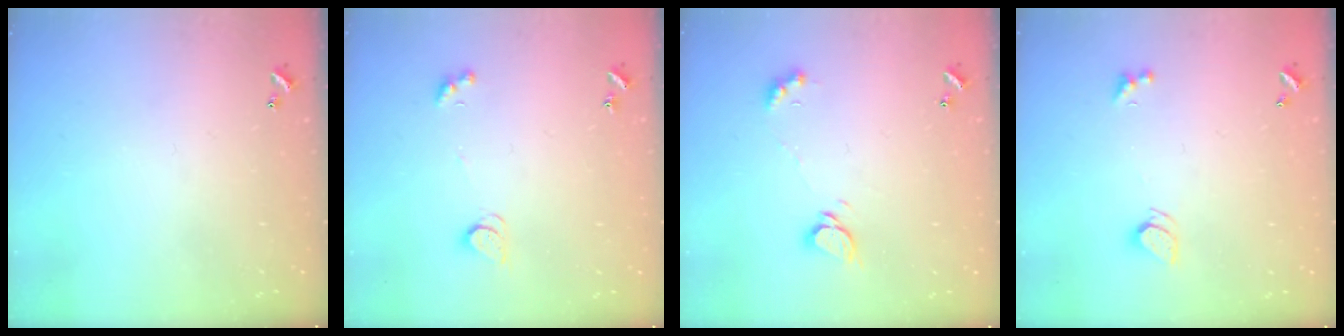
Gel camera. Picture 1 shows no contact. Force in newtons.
{"total": 2.2, "press": 2.1, "slide": 0.4}
{"total": 2.8, "press": 2.8, "slide": 0.3}
{"total": 2.0, "press": 1.9, "slide": 0.5}